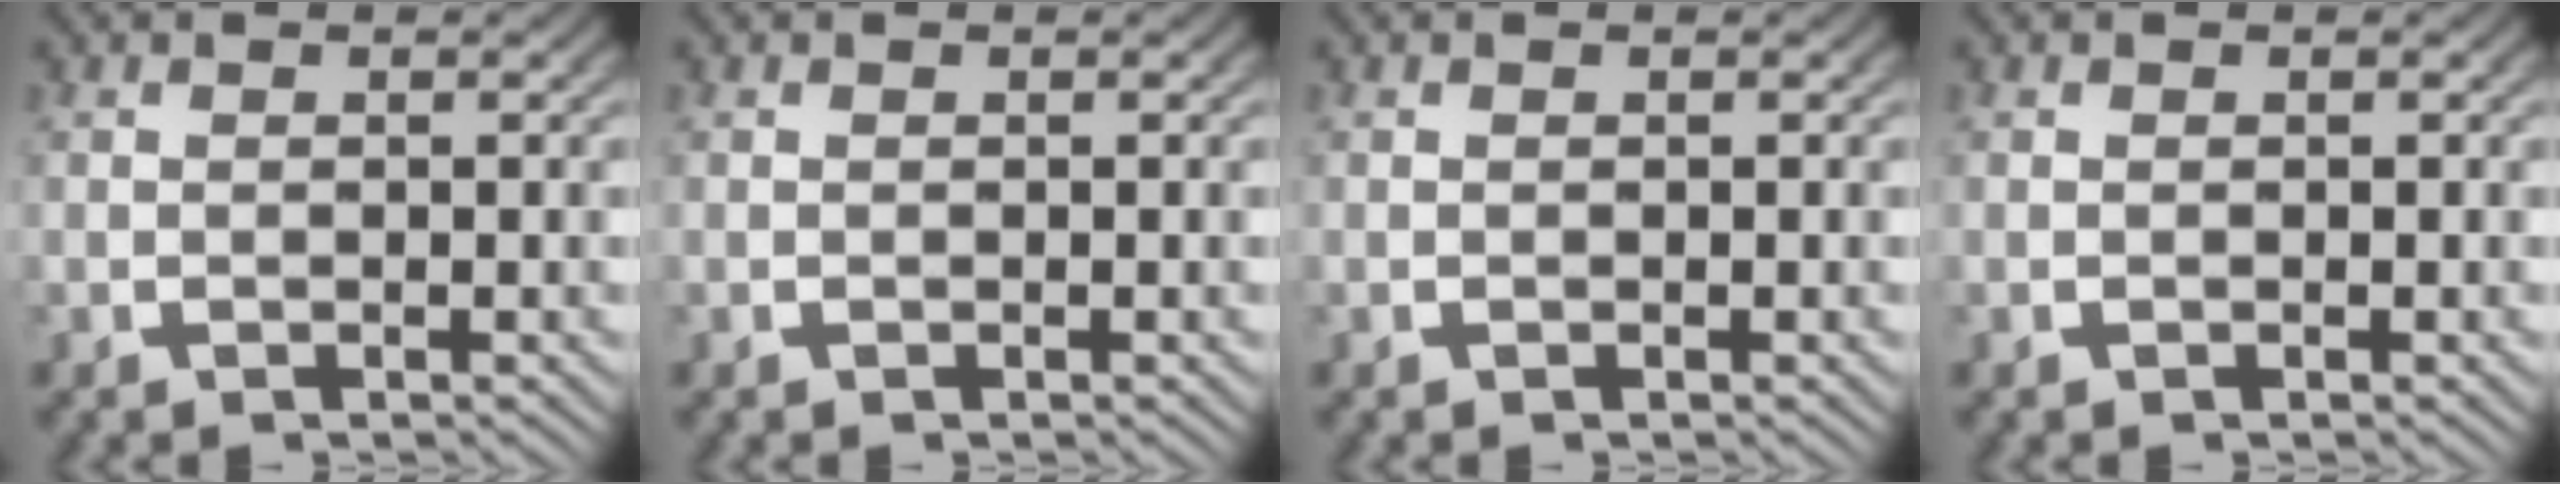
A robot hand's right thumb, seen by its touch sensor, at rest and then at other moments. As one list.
[{"total": 0.0}, {"total": 0.0}, {"total": 0.0}]